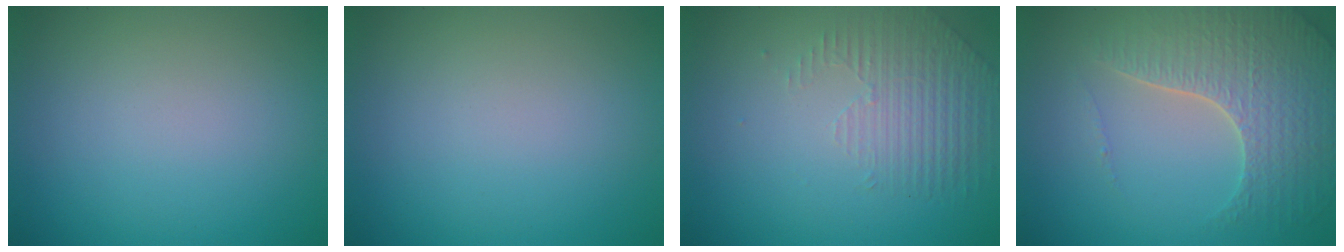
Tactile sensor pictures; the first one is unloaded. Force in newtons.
{"total": 0.0}
{"total": 1.5, "press": 0.9, "slide": 1.2}
{"total": 4.9, "press": 4.5, "slide": 2.1}